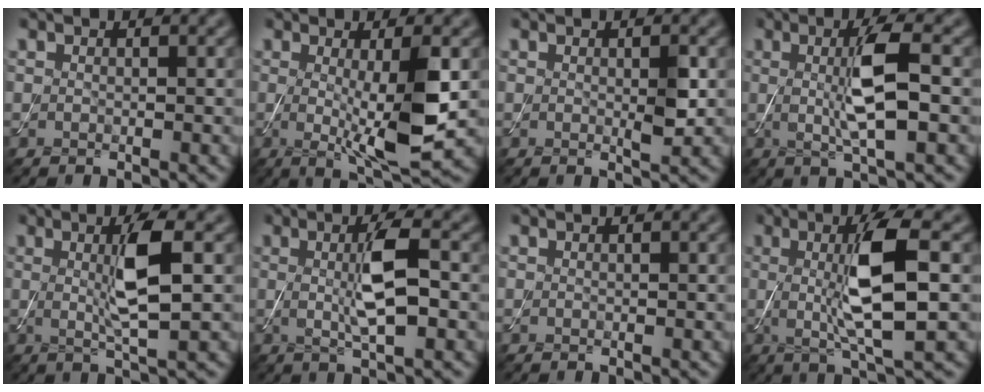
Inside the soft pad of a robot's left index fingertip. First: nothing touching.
{"total": 6.8, "force": [-0.2, 1.2, 6.7], "torque": [-0.111, -0.017, 0.002]}
{"total": 1.7, "force": [0.1, 0.3, 1.7], "torque": [-0.025, -0.004, -0.001]}
{"total": 5.5, "force": [0.3, 1.1, 5.4], "torque": [-0.102, 0.002, 0.007]}
{"total": 5.1, "force": [0.6, 0.9, 5.0], "torque": [-0.093, -0.003, 0.011]}
{"total": 5.0, "force": [0.4, 1.1, 4.8], "torque": [-0.092, 0.002, 0.007]}
{"total": 0.0}
{"total": 7.5, "force": [0.5, 1.6, 7.4], "torque": [-0.131, -0.004, 0.011]}